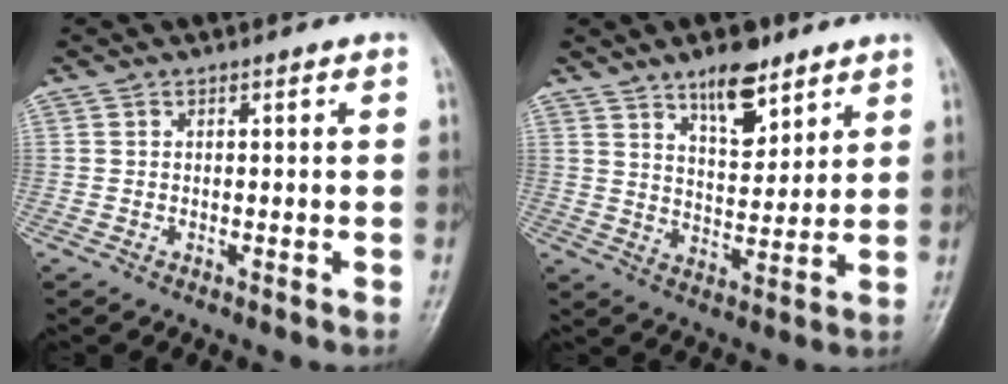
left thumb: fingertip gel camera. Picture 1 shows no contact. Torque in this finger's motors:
{"motor_torque": [-0.21, 0.05, -0.26, -0.23, 0.07]}